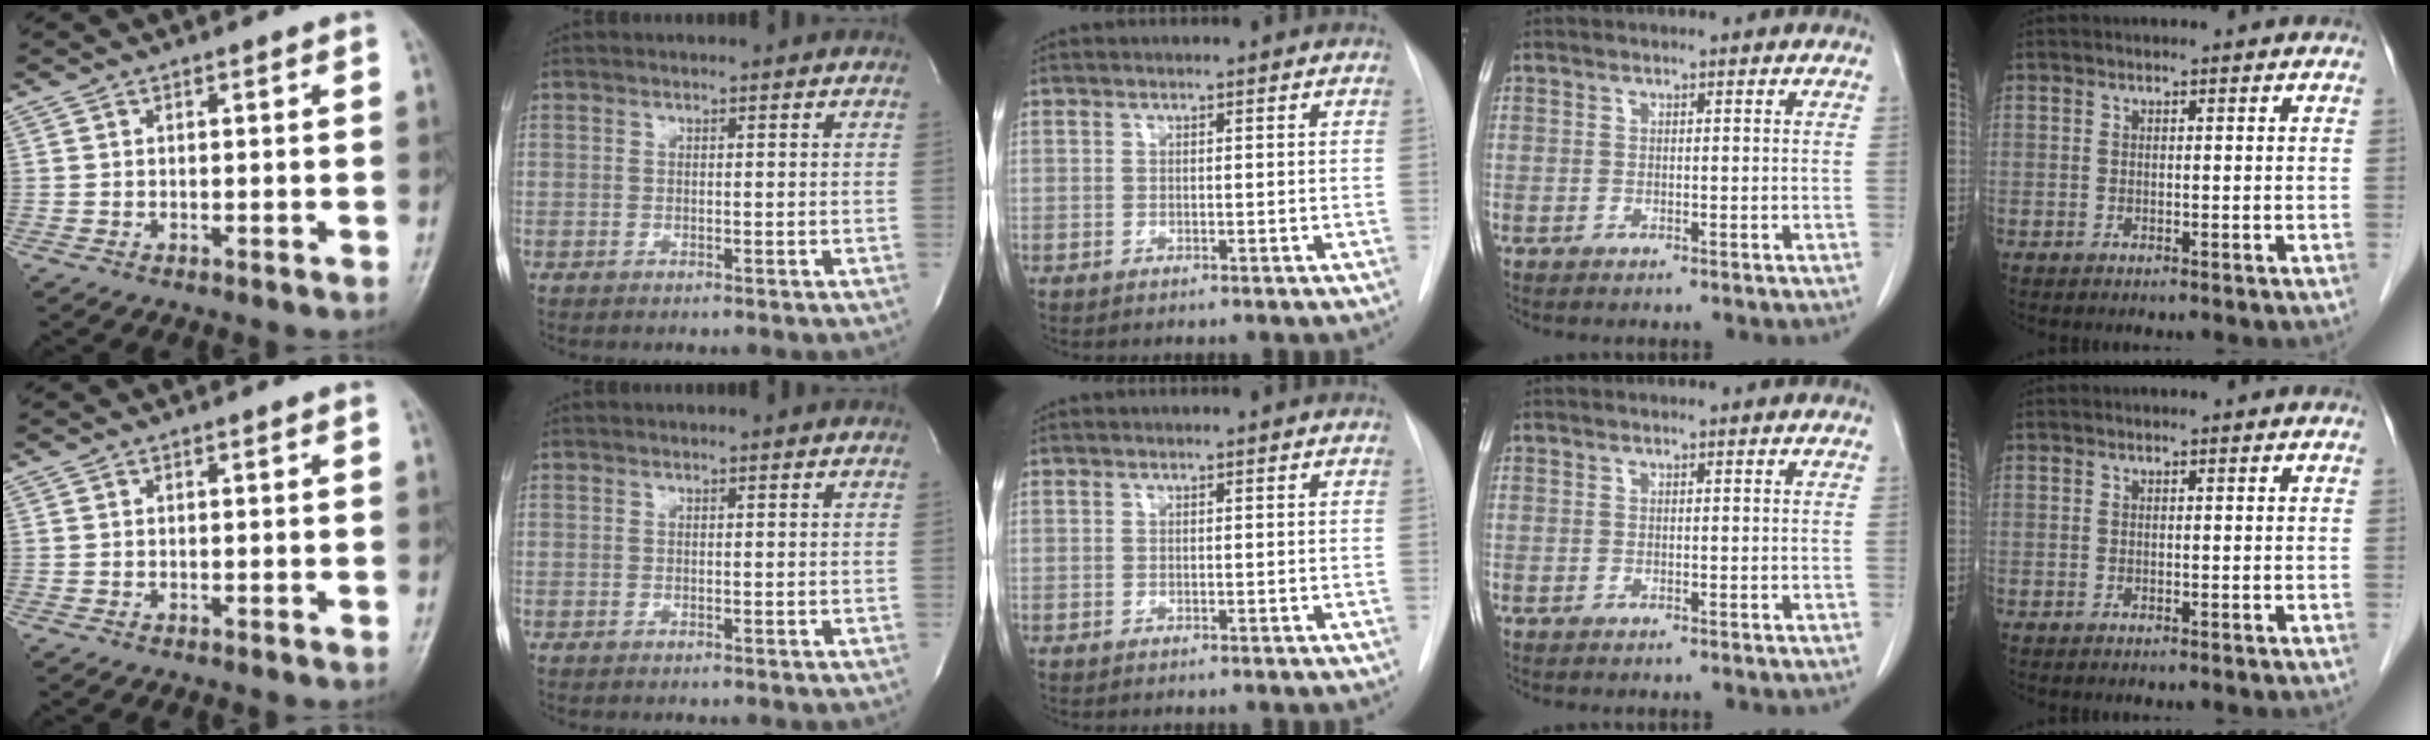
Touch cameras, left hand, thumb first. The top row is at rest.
{}